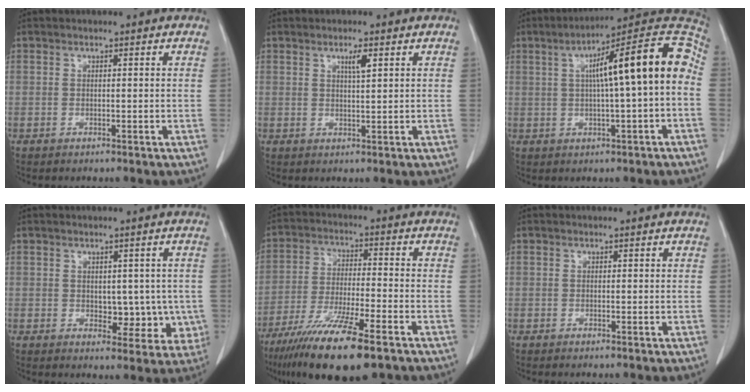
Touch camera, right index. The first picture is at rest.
{"total": 2.3, "force": [1.1, 0.1, 2.0], "torque": [-0.036, -0.003, 0.020]}
{"total": 15.8, "force": [1.5, 1.4, 15.7], "torque": [-0.223, 0.043, 0.018]}
{"total": 5.7, "force": [-0.1, 3.8, 4.3], "torque": [-0.028, 0.006, 0.012]}
{"total": 14.8, "force": [-9.8, 1.6, 11.0], "torque": [-0.208, -0.041, -0.171]}
{"total": 0.0}